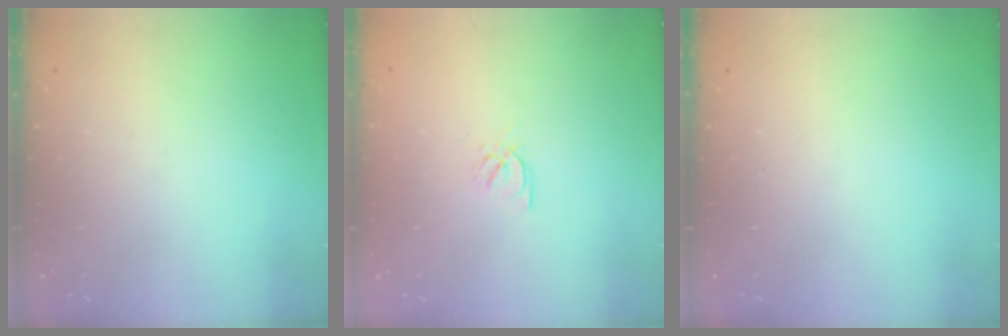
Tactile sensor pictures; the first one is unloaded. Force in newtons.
{"total": 2.1, "press": 2.1, "slide": 0.2}
{"total": 0.0}